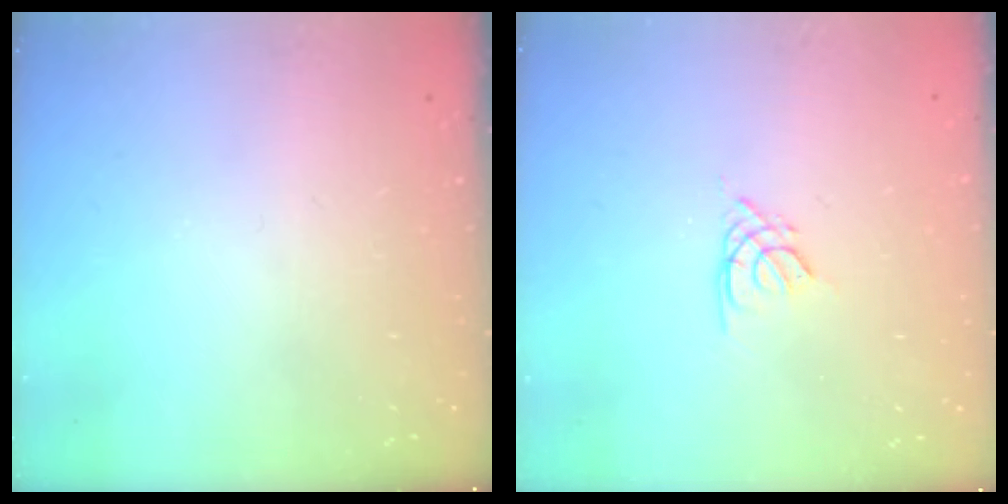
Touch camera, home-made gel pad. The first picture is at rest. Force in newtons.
{"total": 2.6, "press": 2.6, "slide": 0.3}